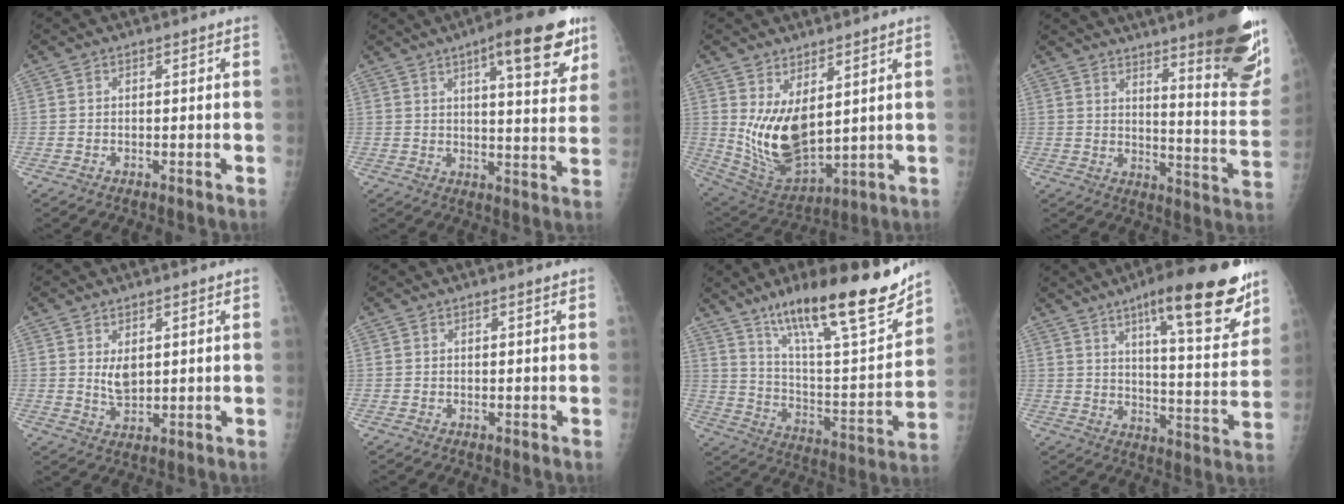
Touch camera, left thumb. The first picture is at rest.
{"total": 15.9, "force": [8.7, 4.1, 12.6], "torque": [-0.141, -0.029, 0.117]}
{"total": 12.8, "force": [3.5, 6.5, 10.4], "torque": [-0.174, -0.037, 0.091]}
{"total": 25.1, "force": [17.0, 3.9, 18.1], "torque": [-0.209, -0.108, 0.223]}
{"total": 4.1, "force": [1.3, 2.3, 3.1], "torque": [-0.046, -0.017, 0.030]}
{"total": 0.5, "force": [0.3, 0.0, 0.4], "torque": [-0.008, 0.000, 0.006]}
{"total": 25.7, "force": [17.7, 5.3, 17.9], "torque": [-0.258, -0.071, 0.292]}
{"total": 21.9, "force": [13.6, 4.8, 16.5], "torque": [-0.203, -0.062, 0.200]}